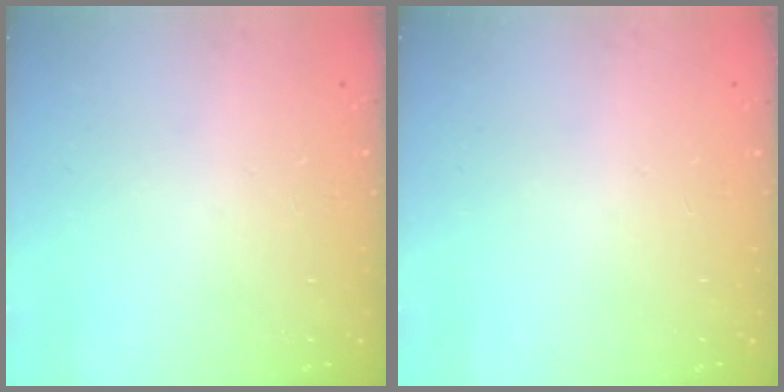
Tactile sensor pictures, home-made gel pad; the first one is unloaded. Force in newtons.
{"total": 0.0}